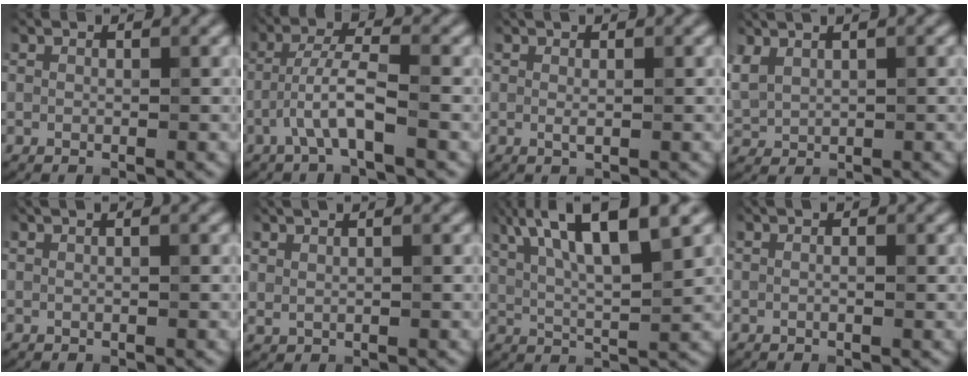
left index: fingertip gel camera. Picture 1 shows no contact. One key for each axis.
{"total": 4.1, "fx": -1.8, "fy": 0.5, "fz": 3.7, "tx": -0.070, "ty": 0.015, "tz": -0.041}
{"total": 0.9, "fx": 0.2, "fy": 0.2, "fz": 0.9, "tx": -0.015, "ty": -0.001, "tz": 0.003}
{"total": 2.9, "fx": 1.6, "fy": 1.5, "fz": 1.8, "tx": -0.048, "ty": 0.008, "tz": 0.042}
{"total": 1.4, "fx": 0.6, "fy": 0.5, "fz": 1.1, "tx": -0.006, "ty": -0.002, "tz": 0.000}
{"total": 1.2, "fx": 0.9, "fy": 0.3, "fz": 0.7, "tx": -0.014, "ty": -0.005, "tz": 0.022}
{"total": 11.0, "fx": 5.8, "fy": 2.8, "fz": 8.9, "tx": -0.147, "ty": 0.020, "tz": 0.092}
{"total": 1.0, "fx": 0.3, "fy": 0.3, "fz": 1.0, "tx": -0.005, "ty": -0.013, "tz": -0.004}